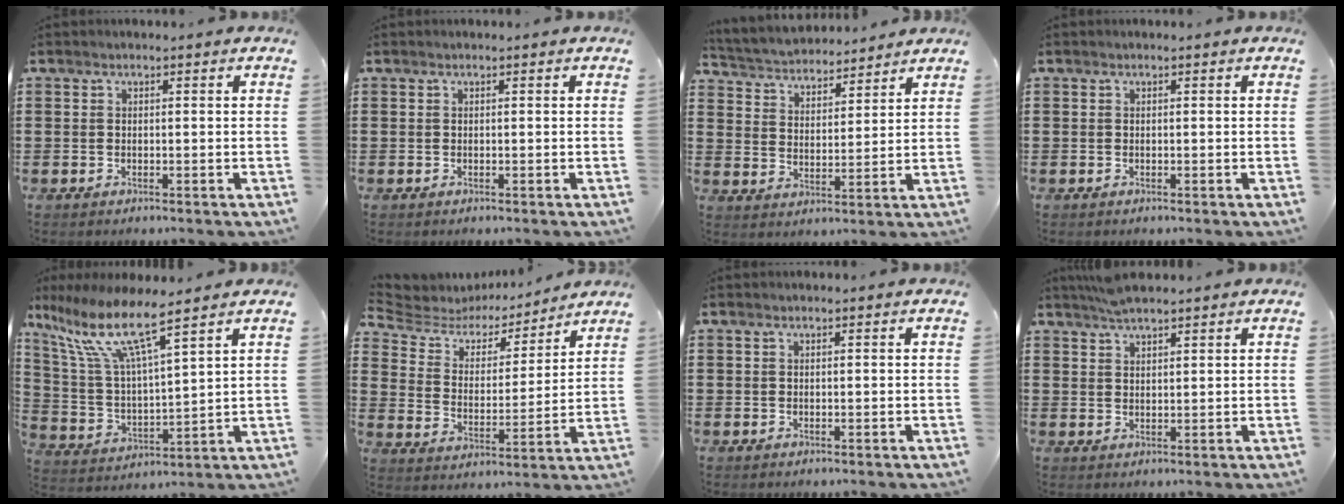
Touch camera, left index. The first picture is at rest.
{"total": 0.0}
{"total": 3.9, "force": [3.8, 0.6, -0.2], "torque": [-0.018, -0.025, 0.063]}
{"total": 0.0}
{"total": 10.3, "force": [7.4, 1.4, 7.0], "torque": [-0.170, -0.040, 0.123]}
{"total": 5.0, "force": [4.4, 1.9, 1.3], "torque": [-0.056, -0.028, 0.069]}
{"total": 0.0}
{"total": 2.7, "force": [2.5, 0.4, 1.0], "torque": [-0.025, 0.002, 0.047]}